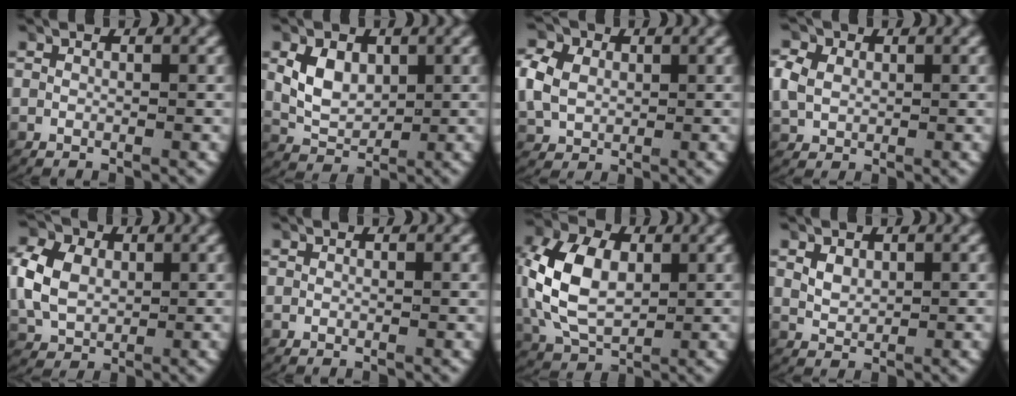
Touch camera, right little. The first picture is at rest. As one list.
[{"total": 3.8, "force": [0.6, 2.9, 2.5], "torque": [-0.052, -0.007, 0.018]}, {"total": 4.7, "force": [0.6, 4.1, 2.3], "torque": [-0.058, -0.001, 0.016]}, {"total": 3.0, "force": [0.5, 2.6, 1.4], "torque": [-0.042, -0.002, 0.017]}, {"total": 5.6, "force": [0.5, 4.6, 3.1], "torque": [-0.074, -0.004, 0.014]}, {"total": 0.0}, {"total": 8.1, "force": [0.5, 5.9, 5.5], "torque": [-0.141, -0.012, 0.022]}, {"total": 1.6, "force": [0.5, 1.2, 1.0], "torque": [-0.026, -0.004, 0.019]}]